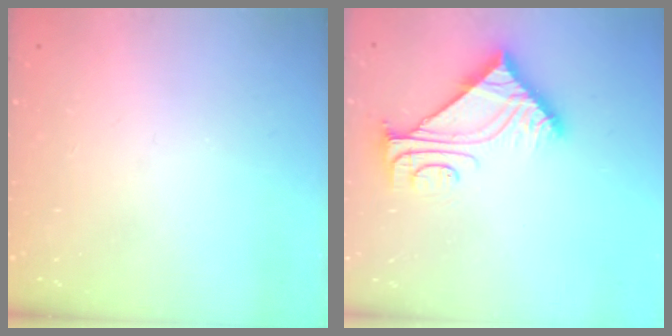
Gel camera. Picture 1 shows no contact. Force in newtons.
{"total": 8.8, "press": 8.7, "slide": 0.9}